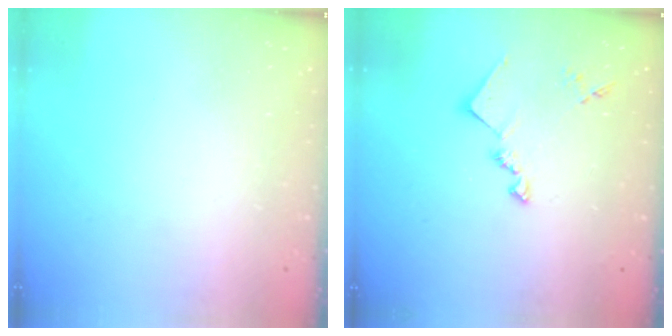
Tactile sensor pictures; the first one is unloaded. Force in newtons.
{"total": 12.3, "press": 12.3, "slide": 0.6}